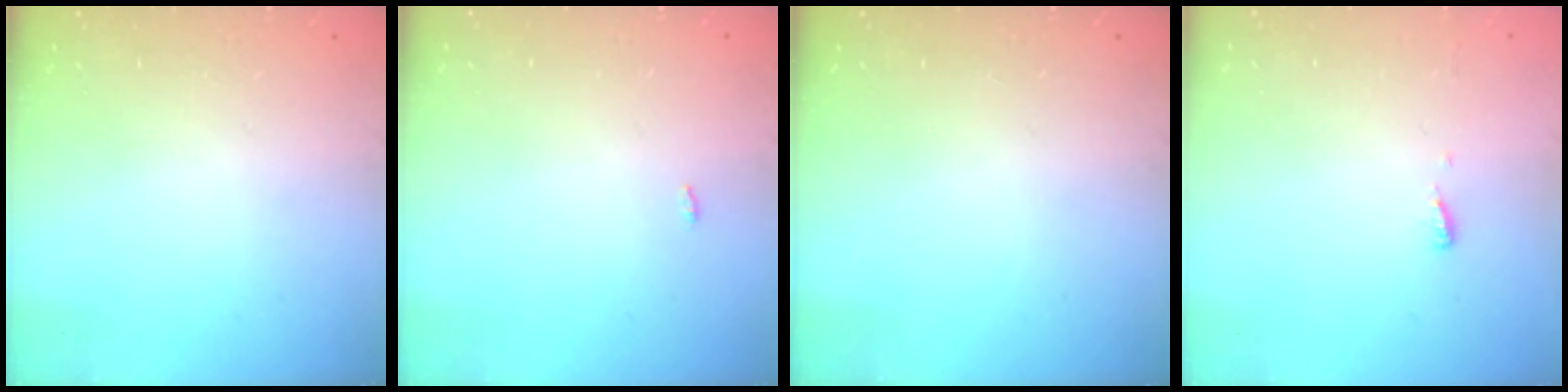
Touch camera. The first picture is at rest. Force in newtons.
{"total": 6.7, "press": 1.4, "slide": 6.6}
{"total": 0.0}
{"total": 3.7, "press": 3.7, "slide": 0.4}